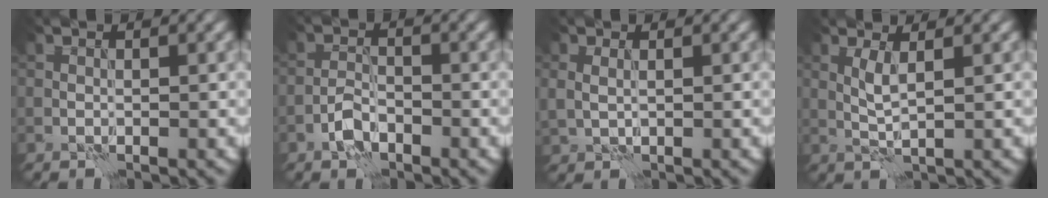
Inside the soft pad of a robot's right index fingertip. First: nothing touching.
{"total": 2.3, "force": [-1.5, 1.2, 1.4], "torque": [-0.024, 0.007, -0.033]}
{"total": 1.4, "force": [0.4, 1.0, 0.9], "torque": [-0.022, 0.000, 0.014]}
{"total": 1.8, "force": [0.7, 0.1, 1.6], "torque": [-0.041, 0.000, 0.017]}